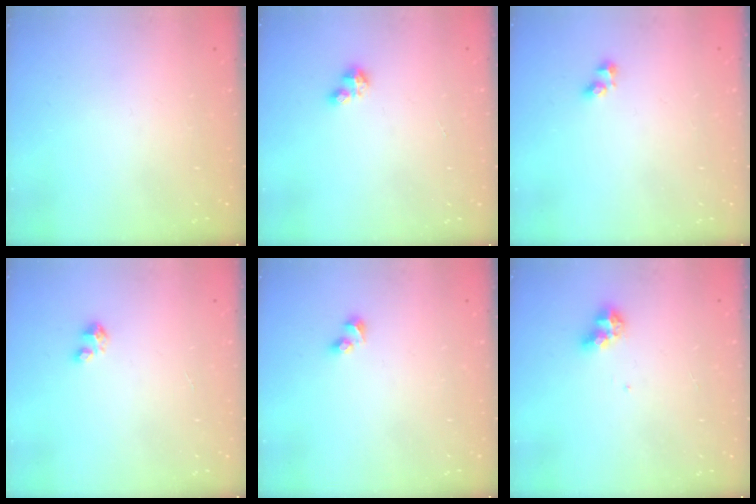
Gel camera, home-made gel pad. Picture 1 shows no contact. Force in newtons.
{"total": 2.9, "press": 2.9, "slide": 0.4}
{"total": 3.0, "press": 2.7, "slide": 1.3}
{"total": 1.7, "press": 1.7, "slide": 0.1}
{"total": 2.4, "press": 2.2, "slide": 0.9}
{"total": 6.9, "press": 6.9, "slide": 0.2}